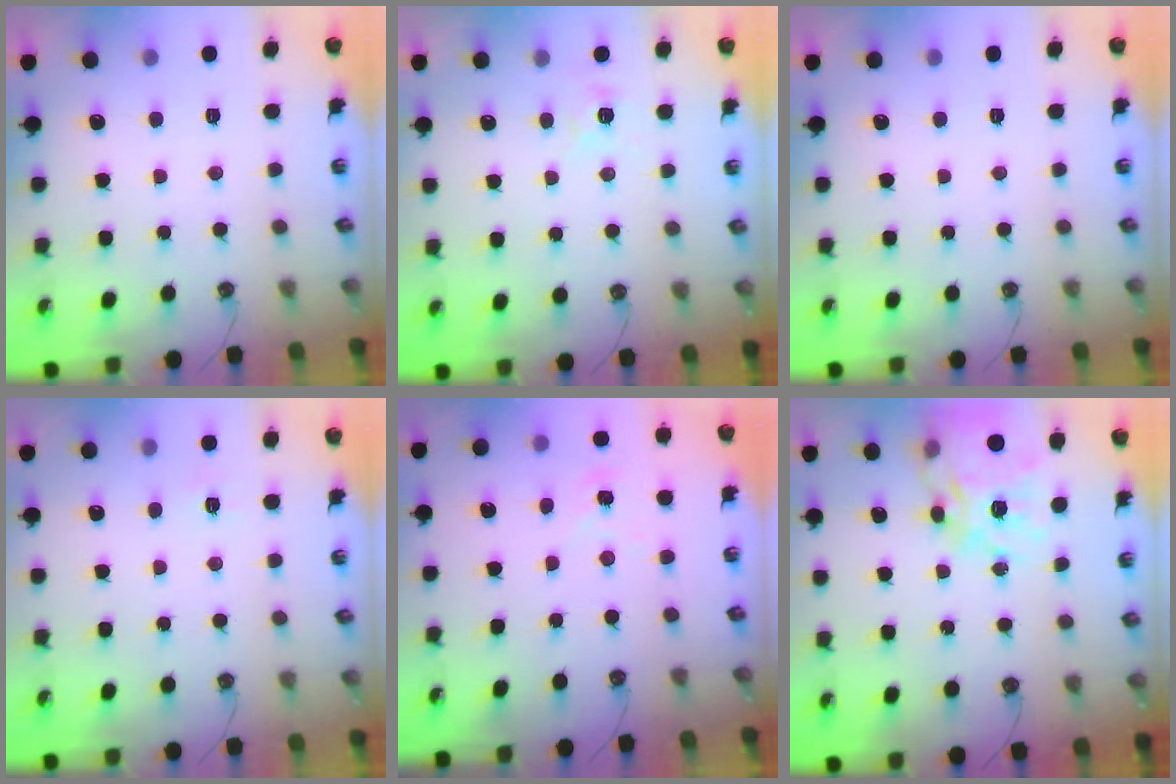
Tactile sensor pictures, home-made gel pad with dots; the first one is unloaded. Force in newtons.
{"total": 5.4, "press": 5.3, "slide": 0.5}
{"total": 0.0}
{"total": 4.5, "press": 4.5, "slide": 0.5}
{"total": 1.0, "press": 1.0, "slide": 0.2}
{"total": 23.3, "press": 23.2, "slide": 2.1}